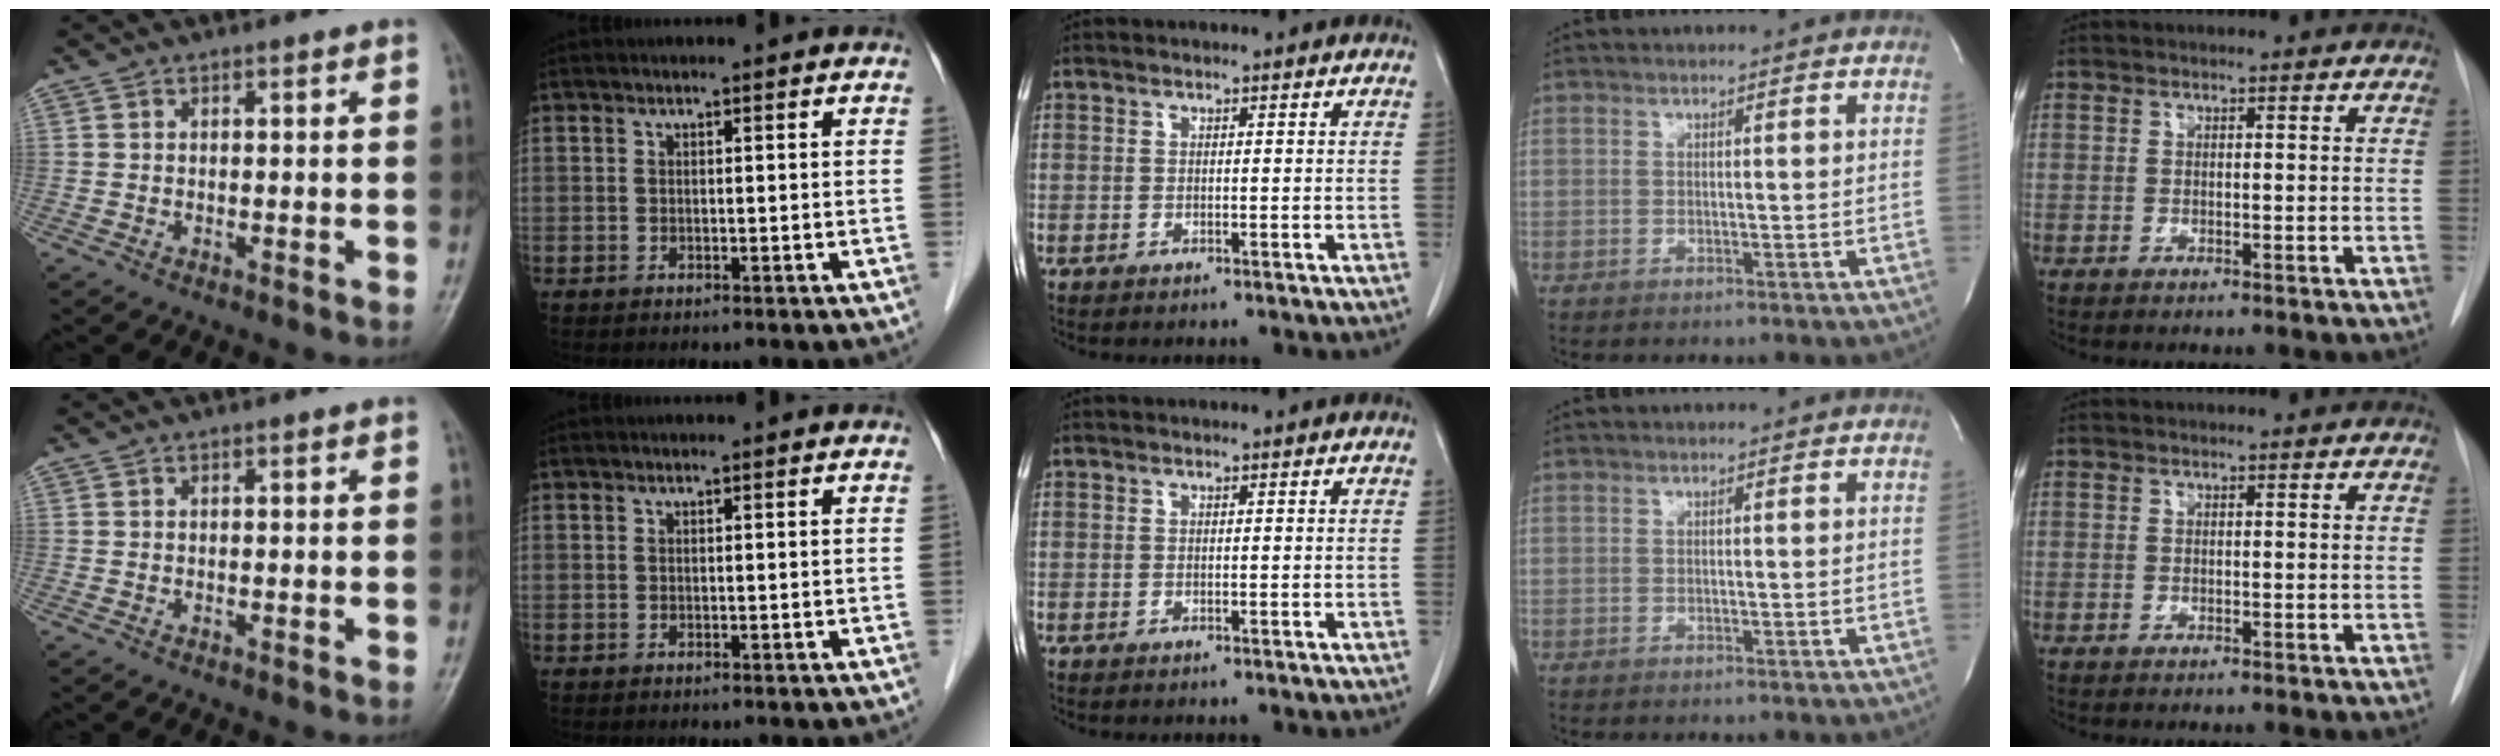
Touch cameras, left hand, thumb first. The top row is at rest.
{}